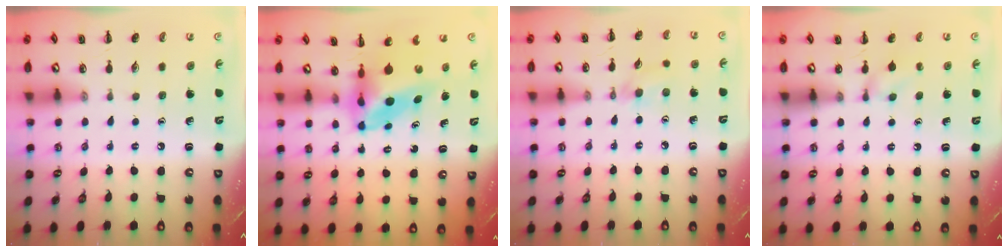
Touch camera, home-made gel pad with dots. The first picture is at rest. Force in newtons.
{"total": 6.0, "press": 5.7, "slide": 1.8}
{"total": 3.5, "press": 3.2, "slide": 1.4}
{"total": 3.6, "press": 3.3, "slide": 1.4}